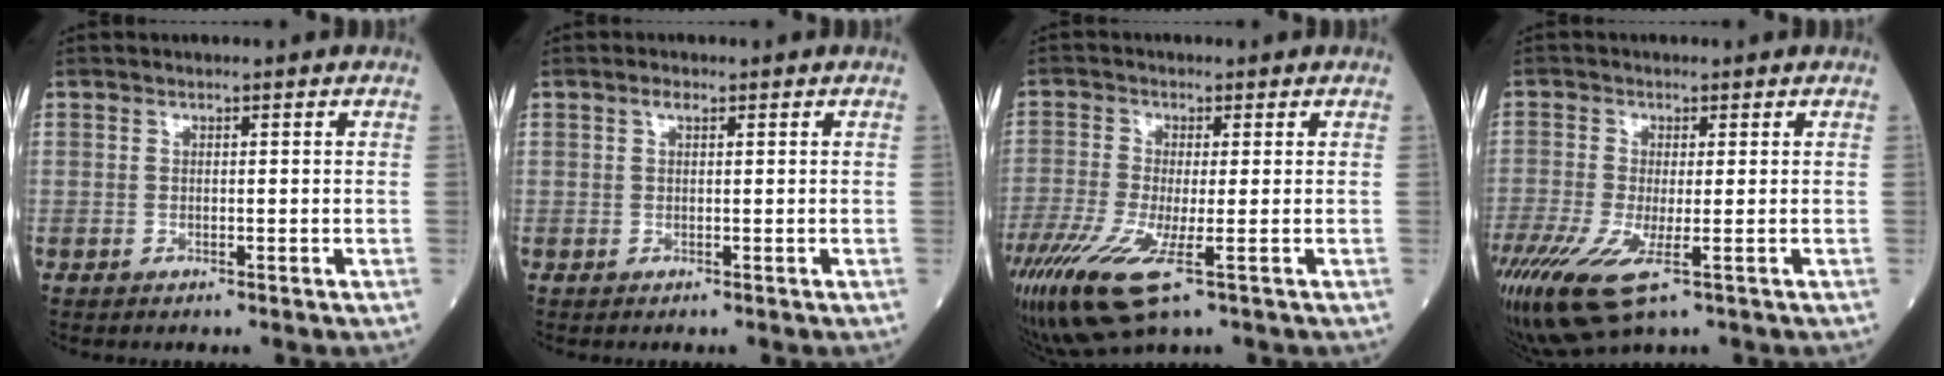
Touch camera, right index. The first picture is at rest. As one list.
[{"total": 0.8, "force": [0.4, 0.3, 0.6], "torque": [-0.013, 0.005, 0.003]}, {"total": 13.2, "force": [-6.5, 3.5, 11.0], "torque": [-0.256, -0.037, -0.110]}, {"total": 14.1, "force": [-7.0, 5.0, 11.2], "torque": [-0.275, -0.037, -0.115]}]